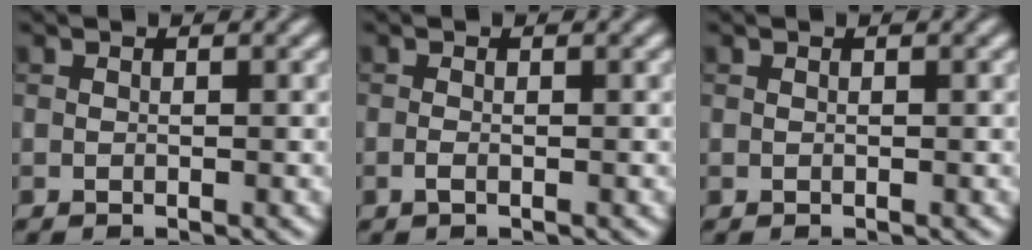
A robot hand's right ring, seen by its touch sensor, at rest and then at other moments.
{"total": 0.6, "force": [-0.3, 0.2, 0.5], "torque": [-0.013, -0.002, -0.007]}
{"total": 0.0}